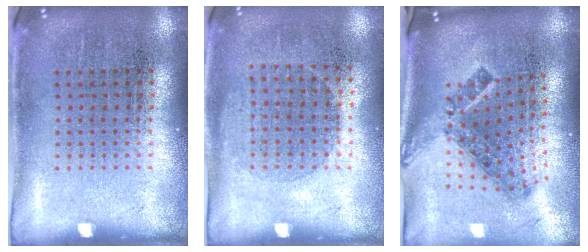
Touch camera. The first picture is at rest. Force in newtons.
{"total": 1.0, "press": 0.9, "slide": 0.4}
{"total": 1.7, "press": 1.2, "slide": 1.1}